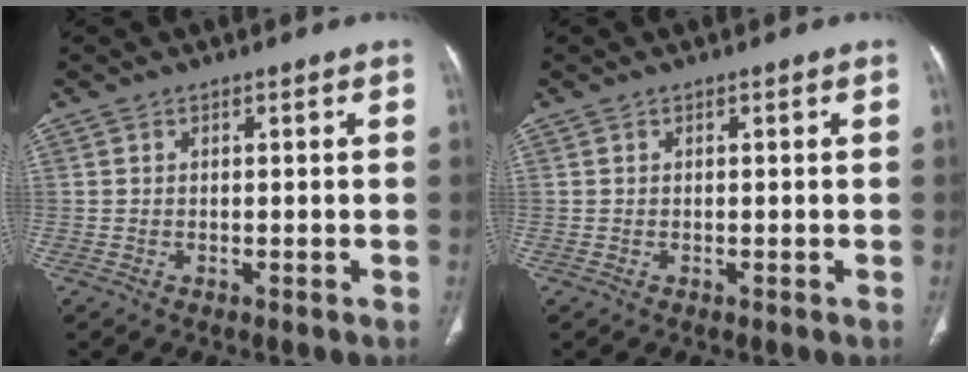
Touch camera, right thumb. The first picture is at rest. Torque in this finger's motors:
{"motor_torque": [0.04, 0.03, 0.00, -0.02, 0.00]}